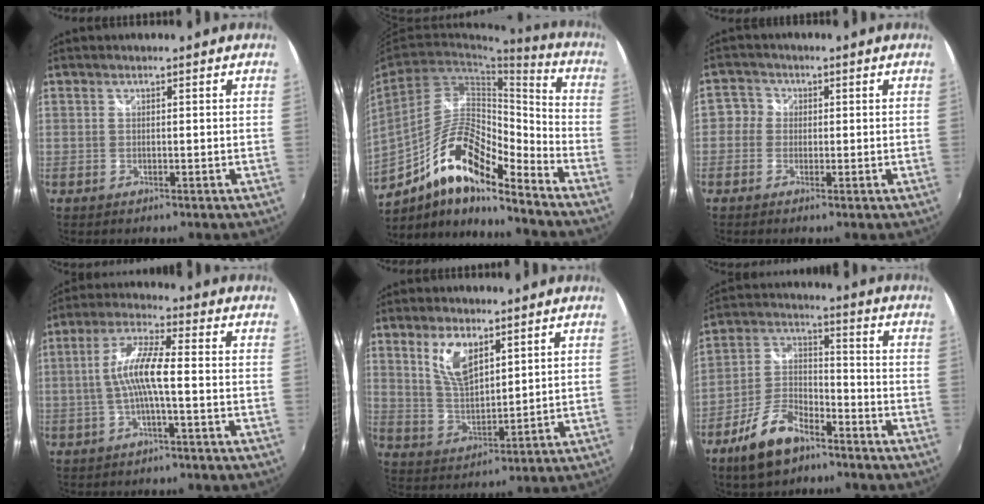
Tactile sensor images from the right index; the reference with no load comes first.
{"total": 16.6, "force": [-10.3, 5.3, 12.0], "torque": [-0.218, 0.001, -0.191]}
{"total": 3.2, "force": [-1.0, 3.0, 0.4], "torque": [0.001, 0.006, -0.030]}
{"total": 8.2, "force": [-1.3, 0.9, 8.1], "torque": [-0.172, 0.010, -0.023]}
{"total": 8.6, "force": [4.7, 3.9, 6.1], "torque": [-0.114, -0.001, 0.098]}
{"total": 12.0, "force": [-8.0, 5.6, 7.0], "torque": [-0.155, 0.007, -0.144]}